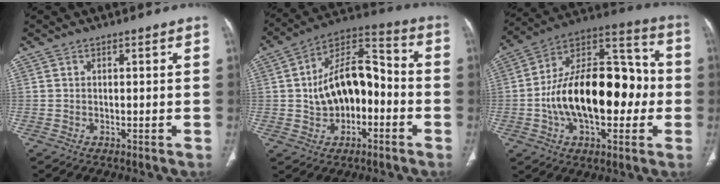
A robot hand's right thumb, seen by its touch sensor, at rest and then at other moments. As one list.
[{"total": 16.0, "force": [-1.7, 9.7, 12.7], "torque": [-0.186, 0.049, -0.031]}, {"total": 25.8, "force": [-2.4, 14.2, 21.4], "torque": [-0.329, 0.045, -0.037]}]